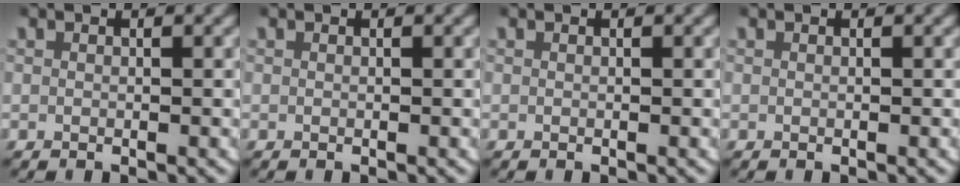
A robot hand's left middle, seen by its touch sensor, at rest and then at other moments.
{"total": 0.0}
{"total": 0.0}
{"total": 0.0}